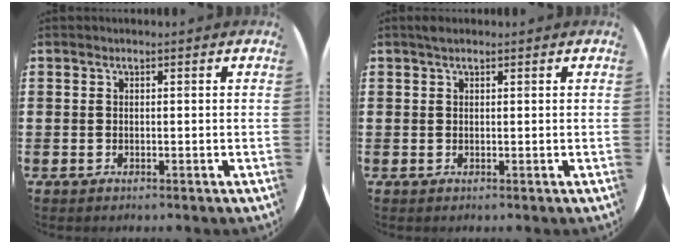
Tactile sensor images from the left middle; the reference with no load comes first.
{"total": 0.6, "force": [0.5, 0.2, 0.3], "torque": [-0.006, 0.003, 0.009]}